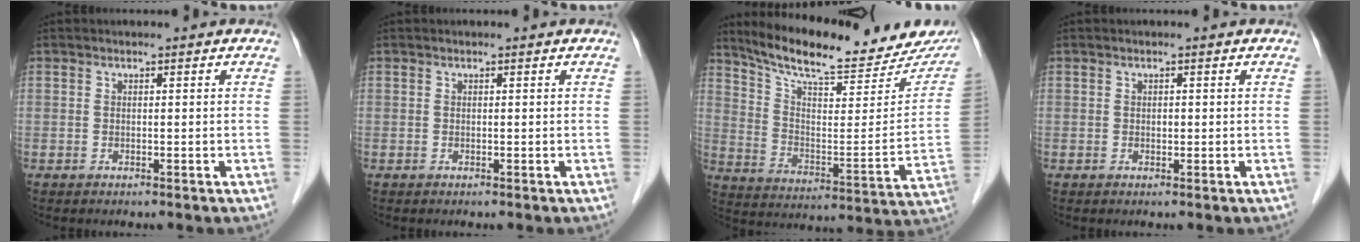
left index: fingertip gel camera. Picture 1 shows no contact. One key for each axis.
{"total": 0.0}
{"total": 21.6, "fx": 19.1, "fy": 3.6, "fz": 9.4, "tx": -0.150, "ty": -0.041, "tz": 0.274}
{"total": 0.6, "fx": 0.0, "fy": 0.4, "fz": 0.4, "tx": -0.008, "ty": 0.001, "tz": 0.000}